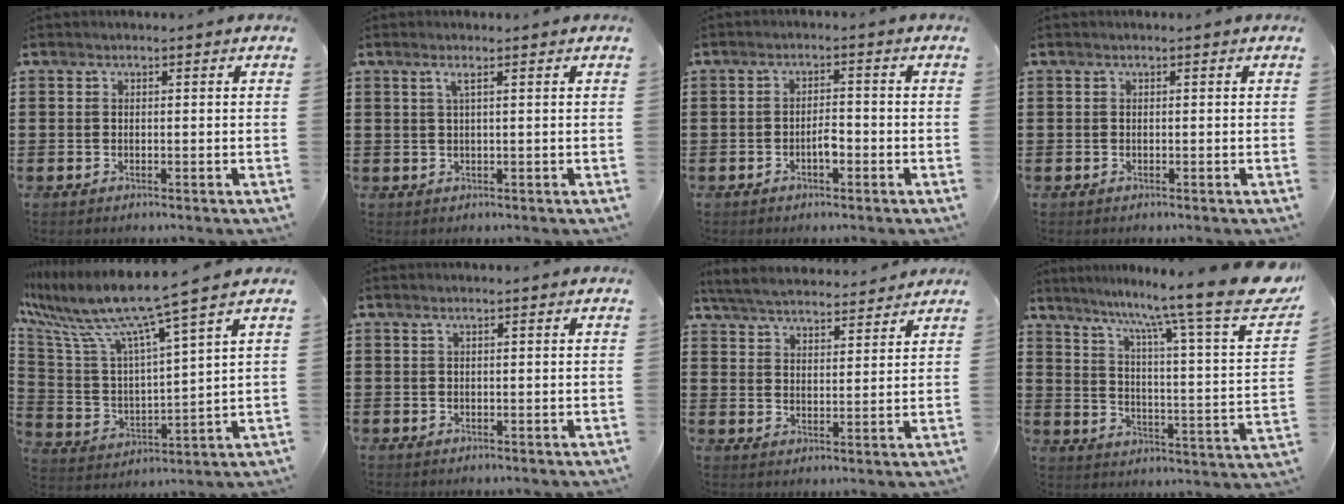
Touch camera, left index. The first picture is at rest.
{"total": 1.6, "force": [0.7, -0.1, 1.5], "torque": [-0.030, 0.000, 0.011]}
{"total": 2.7, "force": [-1.0, 0.9, 2.3], "torque": [-0.044, 0.007, -0.020]}
{"total": 0.0}
{"total": 9.6, "force": [7.8, -0.1, 5.6], "torque": [-0.146, -0.056, 0.123]}
{"total": 0.7, "force": [0.4, 0.0, 0.6], "torque": [-0.011, -0.001, 0.008]}
{"total": 5.1, "force": [5.0, 0.5, 0.9], "torque": [-0.038, -0.023, 0.088]}
{"total": 11.5, "force": [9.1, -0.4, 6.9], "torque": [-0.141, -0.076, 0.138]}